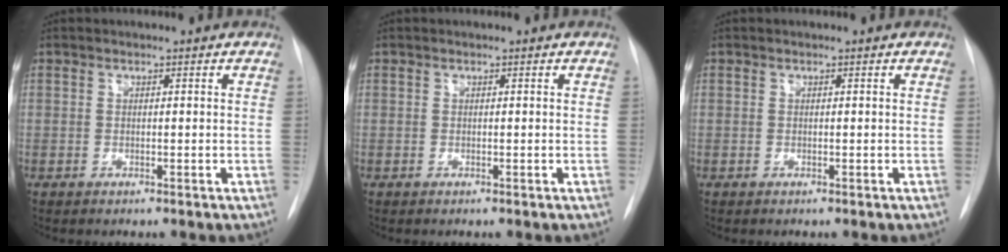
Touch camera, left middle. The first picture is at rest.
{"total": 0.0}
{"total": 0.0}